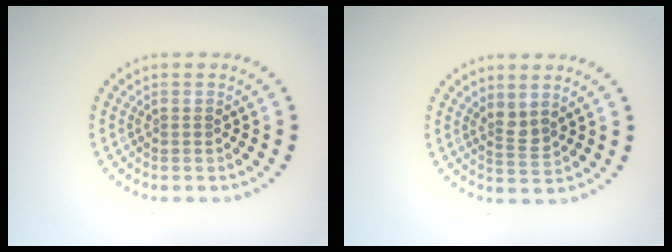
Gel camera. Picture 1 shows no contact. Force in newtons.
{"total": 1.8, "press": 1.4, "slide": 1.1}